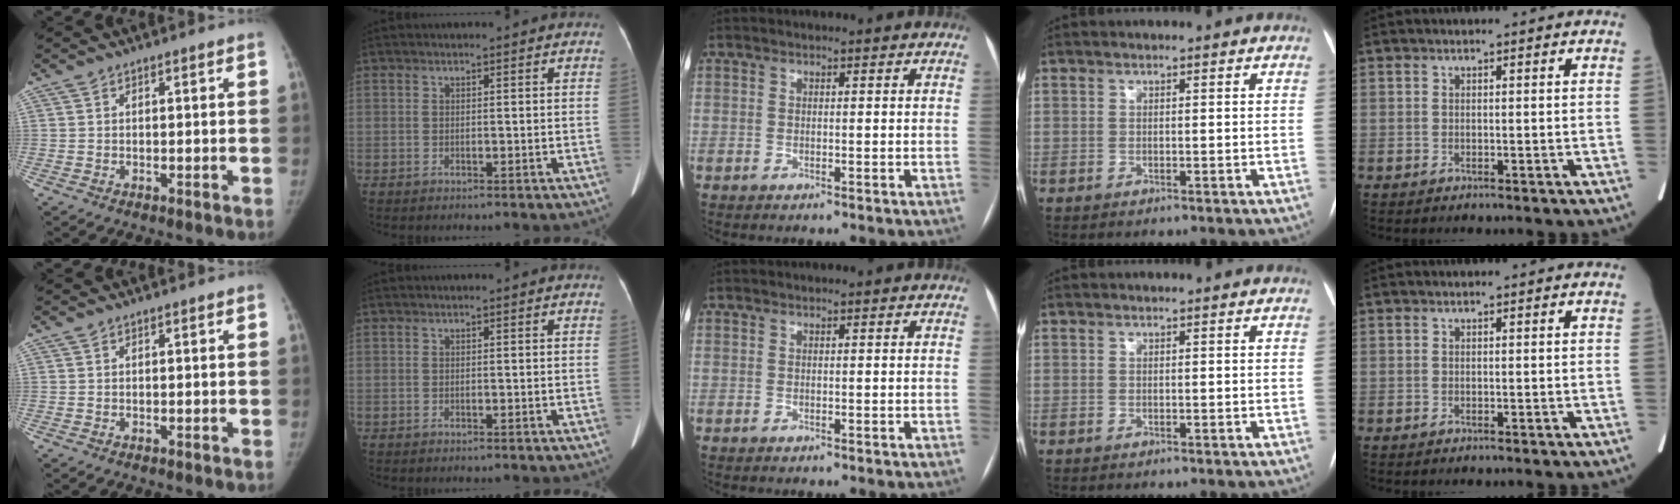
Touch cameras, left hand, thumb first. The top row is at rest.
{}